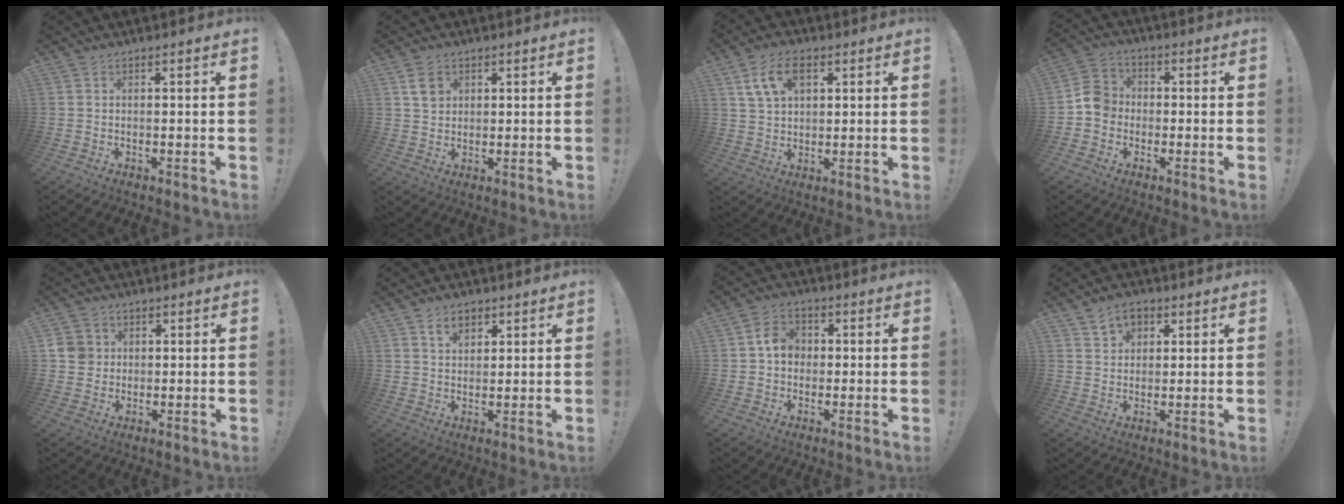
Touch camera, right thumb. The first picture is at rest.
{"total": 5.0, "force": [2.3, 3.9, 2.0], "torque": [-0.017, -0.004, 0.041]}
{"total": 9.9, "force": [4.3, 6.1, 6.5], "torque": [-0.111, 0.004, 0.084]}
{"total": 7.6, "force": [-2.6, 6.6, 2.8], "torque": [-0.038, 0.037, -0.045]}
{"total": 5.4, "force": [0.8, 5.1, 1.4], "torque": [-0.020, 0.001, 0.016]}
{"total": 5.3, "force": [2.9, 3.5, 2.6], "torque": [-0.033, -0.008, 0.051]}
{"total": 7.7, "force": [0.8, 6.4, 4.3], "torque": [-0.064, 0.016, 0.017]}
{"total": 5.8, "force": [2.9, 4.3, 2.5], "torque": [-0.031, -0.011, 0.053]}